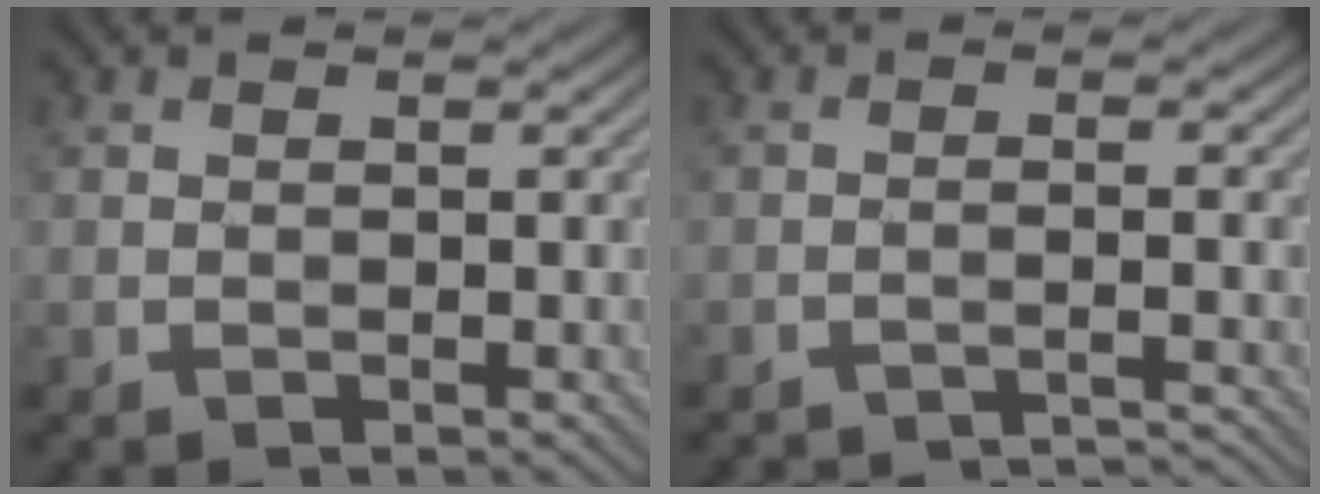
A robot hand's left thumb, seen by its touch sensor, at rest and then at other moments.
{"total": 3.7, "force": [-3.4, 0.3, 1.4], "torque": [-0.013, 0.008, -0.062]}